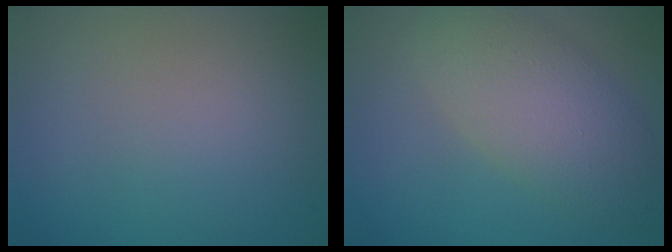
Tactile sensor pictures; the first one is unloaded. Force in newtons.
{"total": 6.6, "press": 6.6, "slide": 0.2}